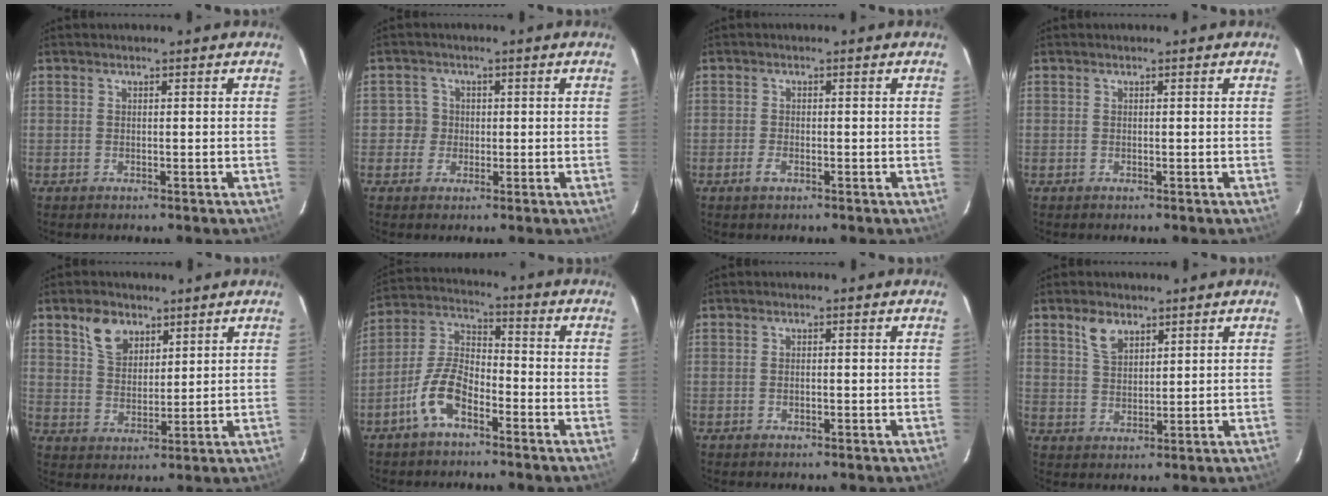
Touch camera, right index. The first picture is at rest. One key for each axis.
{"total": 2.9, "fx": -0.2, "fy": 2.9, "fz": 0.0, "tx": 0.009, "ty": 0.017, "tz": -0.002}
{"total": 1.7, "fx": -0.9, "fy": 0.6, "fz": 1.2, "tx": -0.027, "ty": 0.000, "tz": -0.018}
{"total": 0.0}
{"total": 7.0, "fx": 4.2, "fy": 4.4, "fz": 3.4, "tx": -0.062, "ty": 0.013, "tz": 0.082}
{"total": 9.2, "fx": -5.3, "fy": 3.9, "fz": 6.4, "tx": -0.142, "ty": 0.017, "tz": -0.104}
{"total": 0.7, "fx": -0.2, "fy": 0.4, "fz": 0.4, "tx": -0.009, "ty": 0.000, "tz": -0.004}
{"total": 4.9, "fx": 3.1, "fy": 2.7, "fz": 2.7, "tx": -0.050, "ty": 0.008, "tz": 0.062}